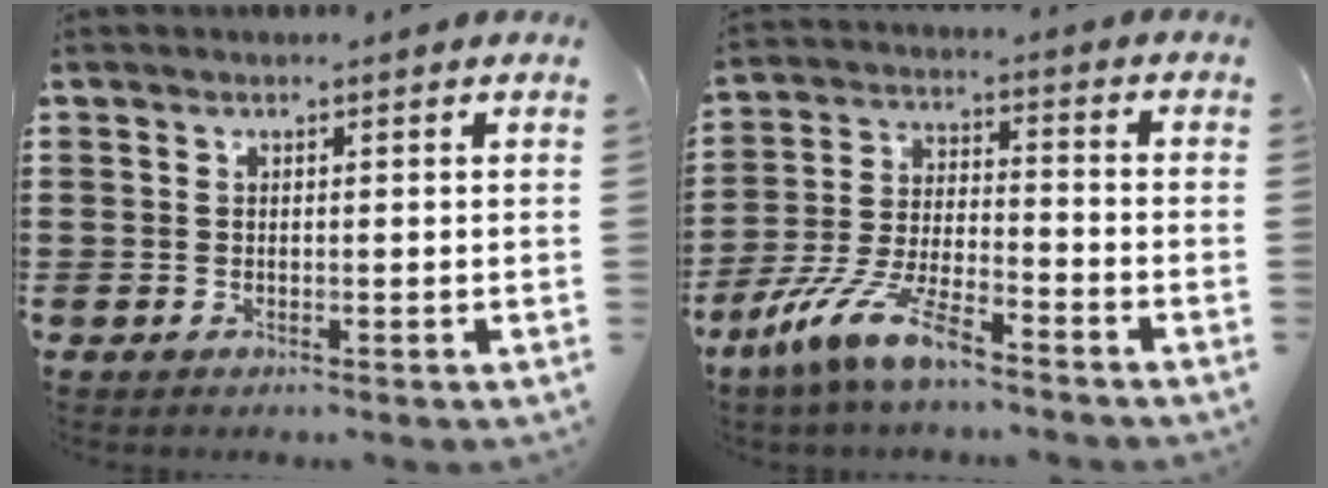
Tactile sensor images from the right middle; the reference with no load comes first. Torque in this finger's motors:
{"motor_torque": [1.31, 0.12, 1.02, 0.20]}